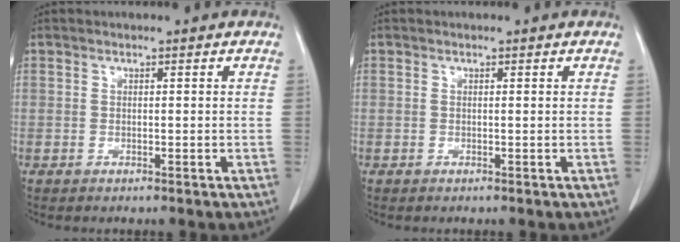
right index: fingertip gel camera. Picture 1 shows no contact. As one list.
[{"total": 0.0}]